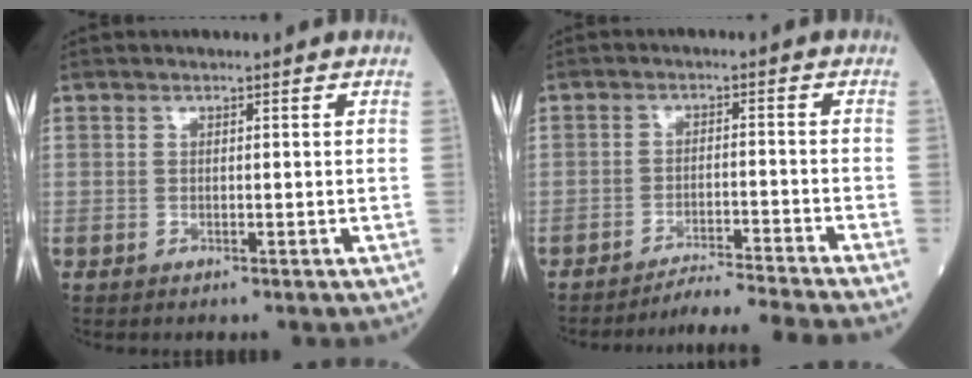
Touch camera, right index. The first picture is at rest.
{"total": 8.7, "force": [-8.0, -3.1, 1.6], "torque": [-0.011, -0.013, -0.127]}